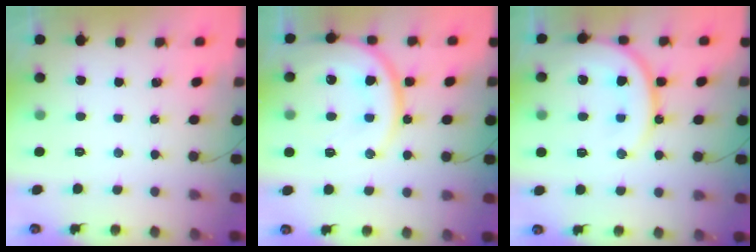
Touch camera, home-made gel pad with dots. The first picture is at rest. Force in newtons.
{"total": 18.3, "press": 17.9, "slide": 3.8}
{"total": 16.6, "press": 16.5, "slide": 1.7}